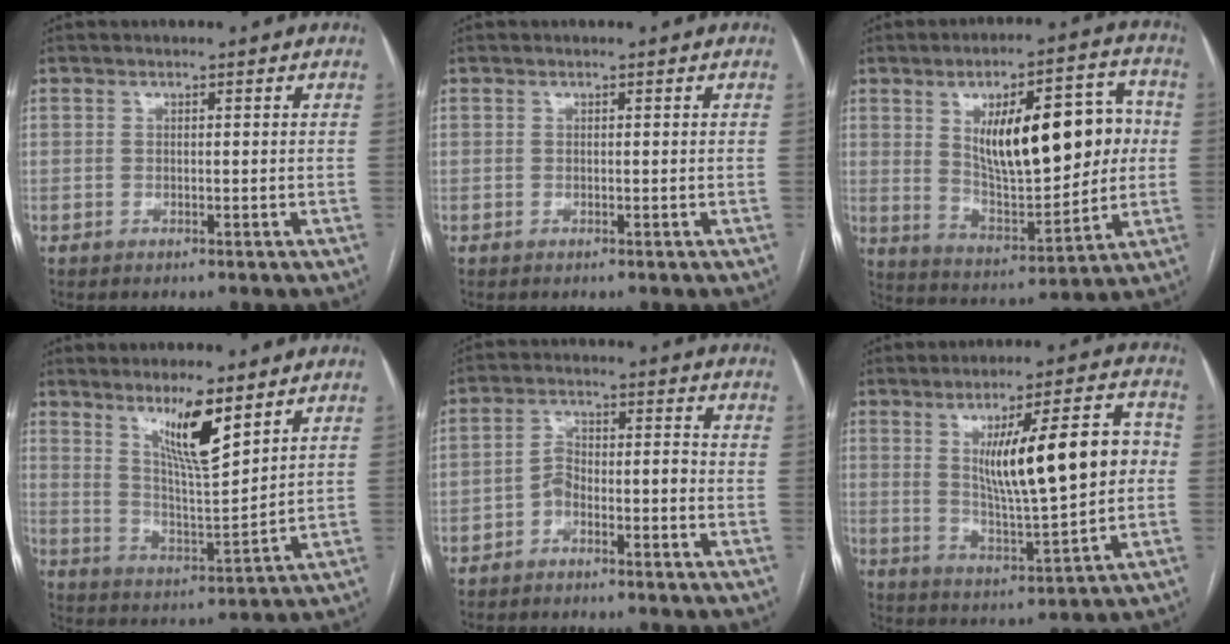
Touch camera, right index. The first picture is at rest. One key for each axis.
{"total": 0.0}
{"total": 19.1, "fx": 3.4, "fy": 7.1, "fz": 17.4, "tx": -0.264, "ty": 0.024, "tz": 0.064}
{"total": 9.7, "fx": 6.0, "fy": 0.9, "fz": 7.5, "tx": -0.133, "ty": -0.014, "tz": 0.111}
{"total": 4.5, "fx": -2.7, "fy": 1.9, "fz": 3.1, "tx": -0.058, "ty": 0.027, "tz": -0.045}
{"total": 16.0, "fx": 2.2, "fy": 2.9, "fz": 15.6, "tx": -0.242, "ty": 0.018, "tz": 0.042}